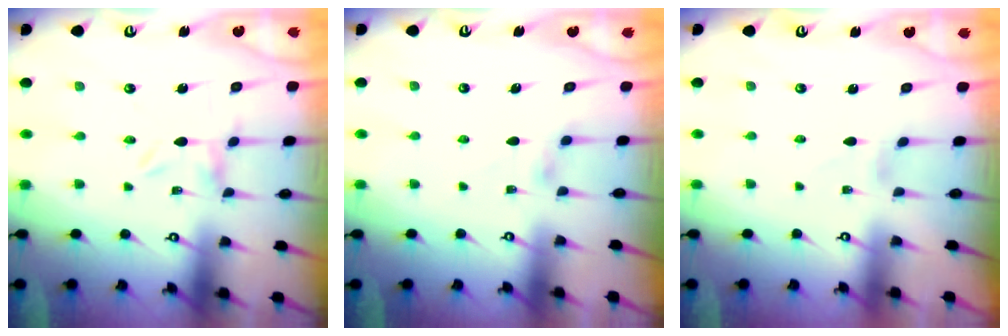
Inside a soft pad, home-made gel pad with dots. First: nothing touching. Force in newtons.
{"total": 1.6, "press": 1.6, "slide": 0.4}
{"total": 0.0}